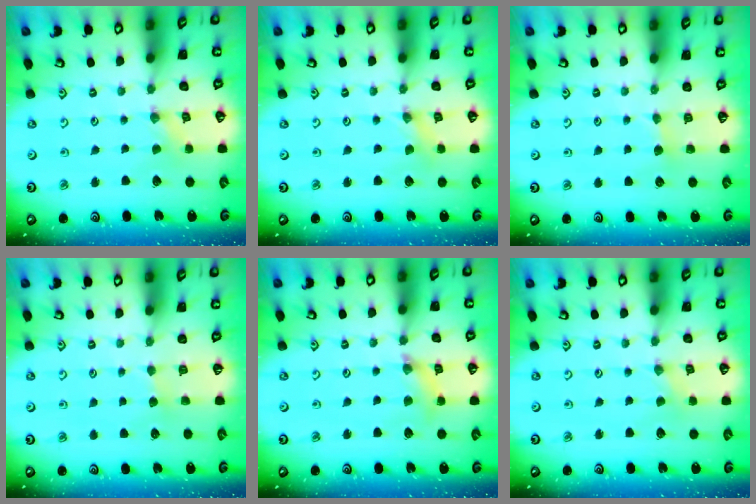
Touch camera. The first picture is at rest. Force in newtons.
{"total": 0.0}
{"total": 3.4, "press": 3.4, "slide": 0.5}
{"total": 2.9, "press": 2.9, "slide": 0.5}
{"total": 5.2, "press": 5.1, "slide": 0.6}
{"total": 0.0}